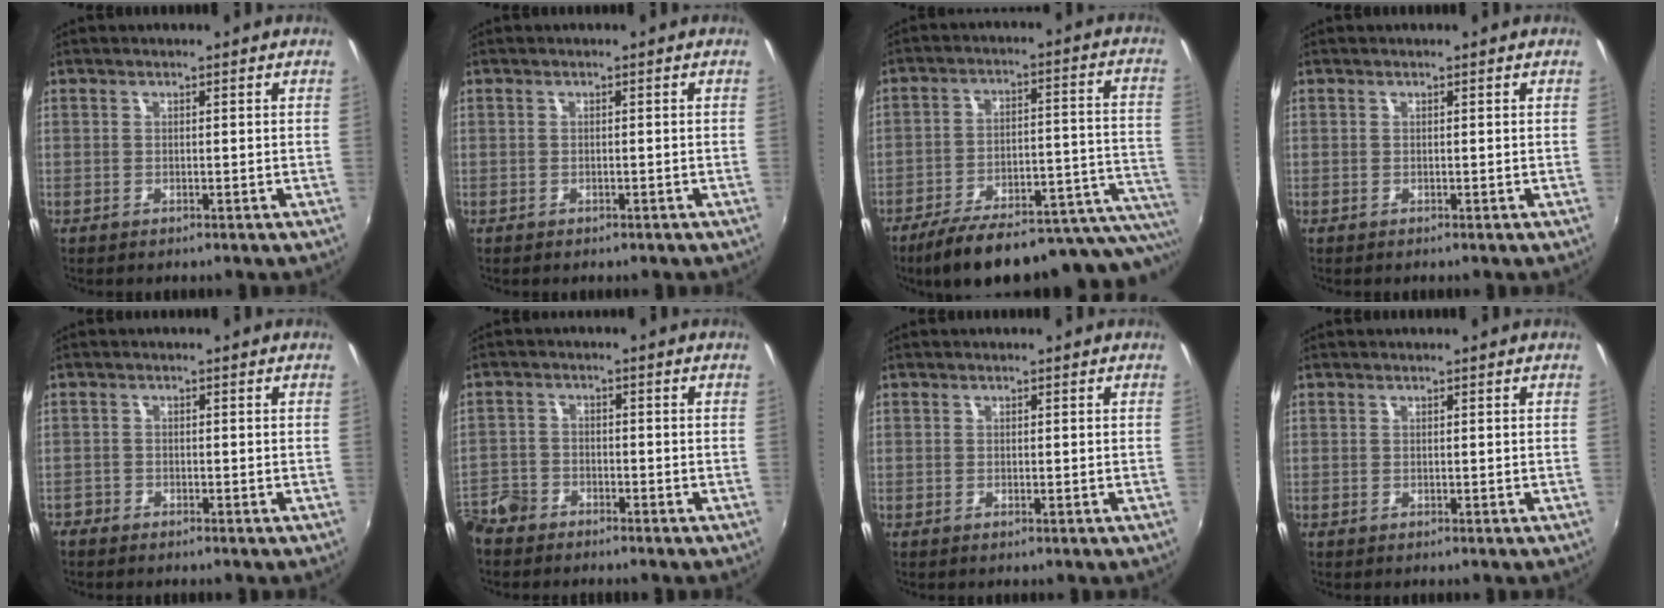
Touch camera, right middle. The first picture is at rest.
{"total": 0.9, "force": [-0.8, 0.3, 0.4], "torque": [-0.007, -0.006, -0.009]}
{"total": 25.0, "force": [-18.4, 6.7, 15.5], "torque": [-0.203, -0.025, -0.245]}
{"total": 0.0}
{"total": 2.1, "force": [-1.8, 0.9, 0.3], "torque": [-0.010, -0.006, -0.037]}
{"total": 6.9, "force": [-5.6, 3.9, 1.4], "torque": [-0.045, 0.001, -0.111]}
{"total": 0.6, "force": [0.1, -0.5, 0.2], "torque": [-0.002, 0.000, 0.000]}
{"total": 0.0}